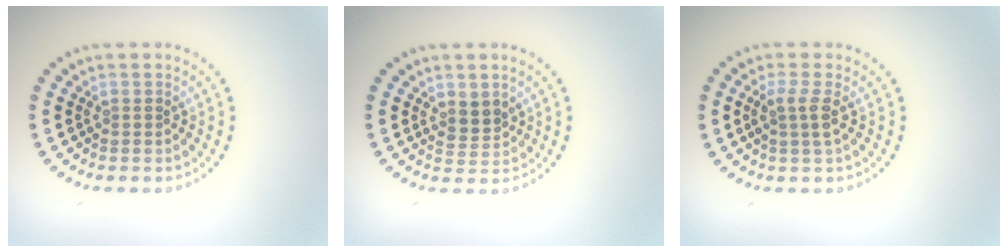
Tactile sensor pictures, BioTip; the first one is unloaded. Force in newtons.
{"total": 1.9, "press": 1.6, "slide": 1.1}
{"total": 1.9, "press": 1.5, "slide": 1.1}